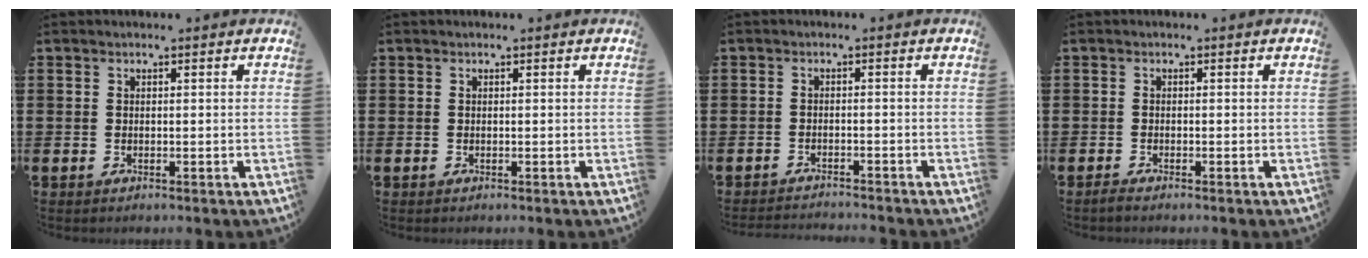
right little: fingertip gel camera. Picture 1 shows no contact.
{"total": 0.0}
{"total": 1.5, "force": [-1.5, -0.2, 0.0], "torque": [-0.002, 0.003, -0.031]}
{"total": 0.7, "force": [-0.6, 0.0, 0.5], "torque": [-0.008, -0.003, -0.011]}